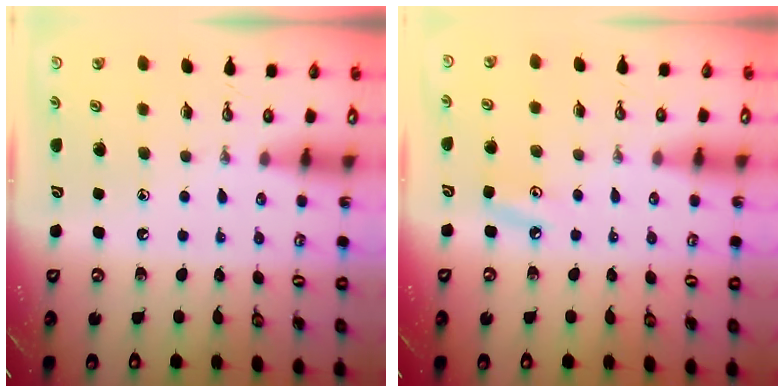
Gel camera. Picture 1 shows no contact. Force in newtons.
{"total": 5.5, "press": 5.5, "slide": 0.5}